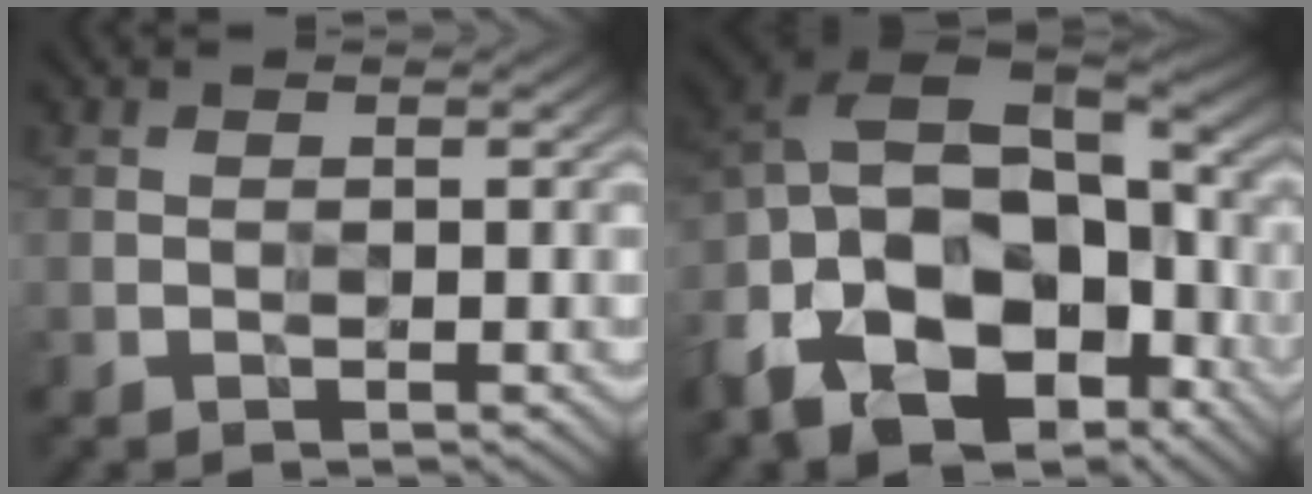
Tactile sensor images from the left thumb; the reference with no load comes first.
{"total": 19.7, "force": [-8.7, 12.3, 12.6], "torque": [-0.280, -0.036, -0.129]}